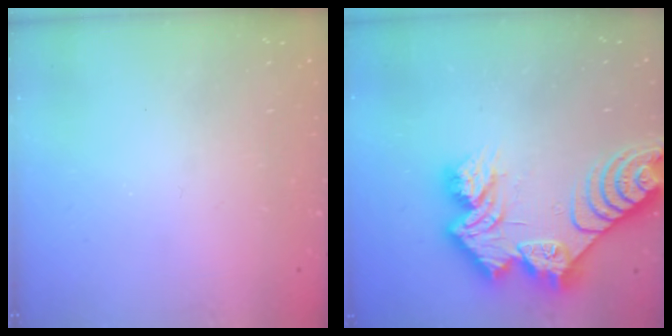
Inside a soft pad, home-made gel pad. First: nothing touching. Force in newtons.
{"total": 17.3, "press": 17.2, "slide": 1.7}